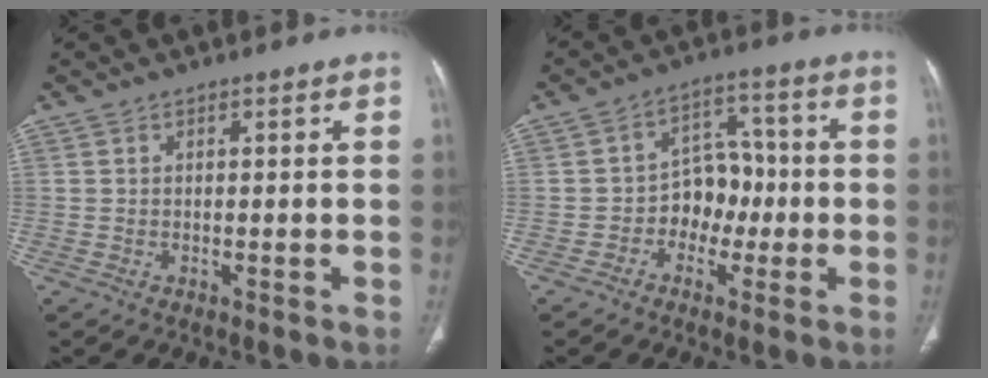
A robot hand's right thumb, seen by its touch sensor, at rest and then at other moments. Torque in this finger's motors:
{"motor_torque": [0.79, 0.97, 0.54, -0.33, -0.01]}